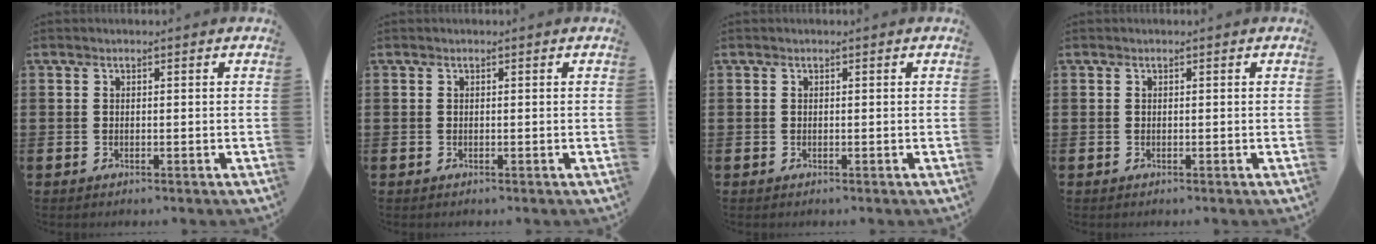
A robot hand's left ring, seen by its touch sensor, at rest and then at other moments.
{"total": 0.0}
{"total": 0.0}
{"total": 0.0}